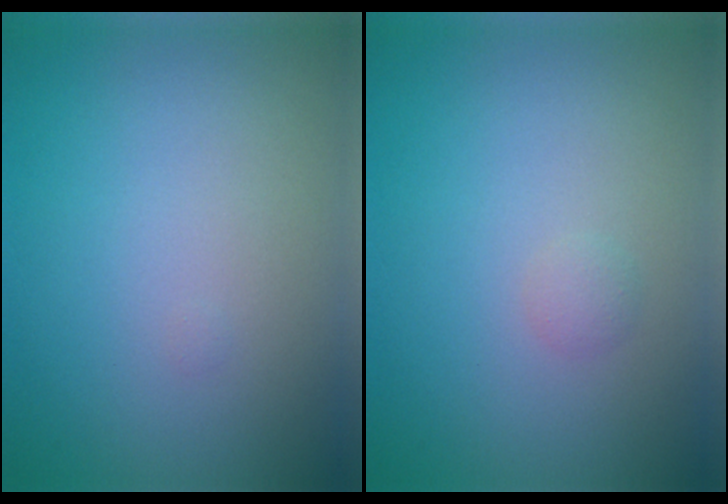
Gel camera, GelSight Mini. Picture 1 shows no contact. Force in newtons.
{"total": 0.7, "press": 0.7, "slide": 0.0}